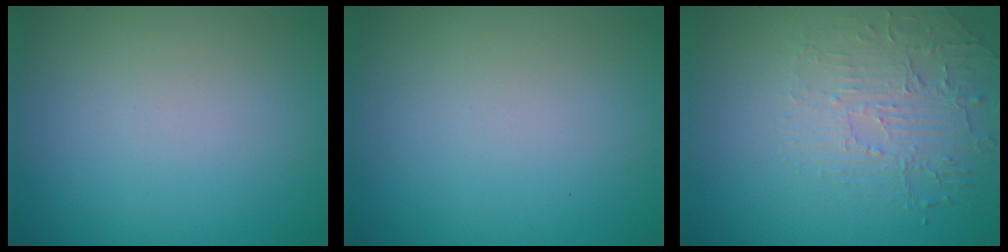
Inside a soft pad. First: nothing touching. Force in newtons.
{"total": 0.0}
{"total": 2.2, "press": 1.7, "slide": 1.5}